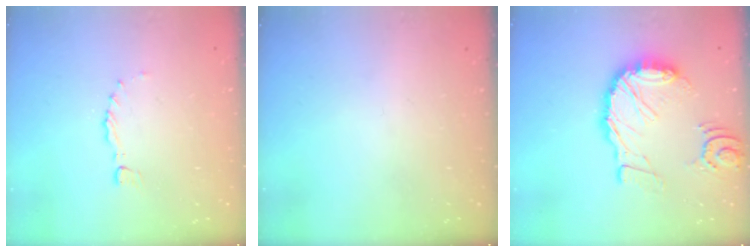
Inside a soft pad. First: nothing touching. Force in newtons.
{"total": 0.0}
{"total": 17.1, "press": 17.0, "slide": 2.2}